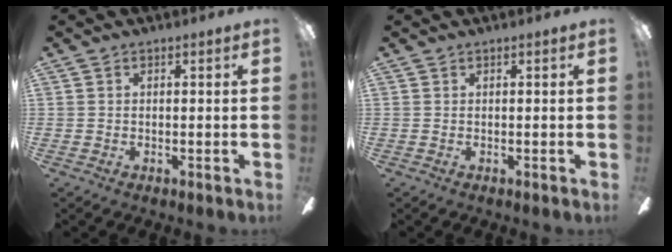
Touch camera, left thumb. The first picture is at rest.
{"total": 0.0}